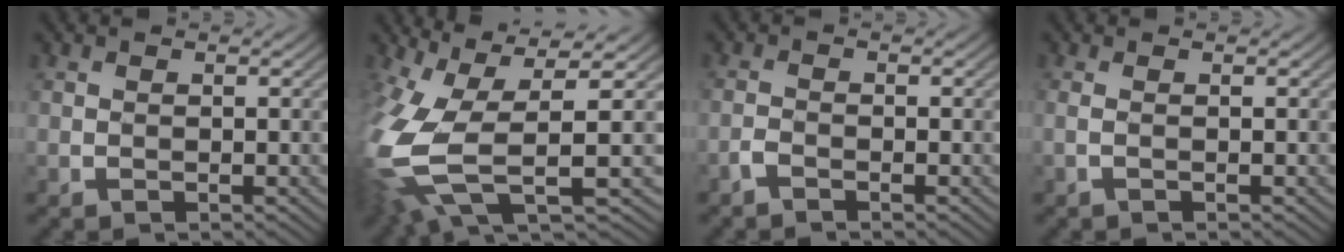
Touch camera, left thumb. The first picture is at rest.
{"total": 14.8, "force": [-2.6, 6.7, 12.9], "torque": [-0.302, -0.034, -0.029]}
{"total": 1.9, "force": [-1.8, 0.3, 0.4], "torque": [-0.012, 0.005, -0.040]}
{"total": 0.5, "force": [-0.1, -0.2, 0.5], "torque": [-0.012, -0.001, -0.002]}